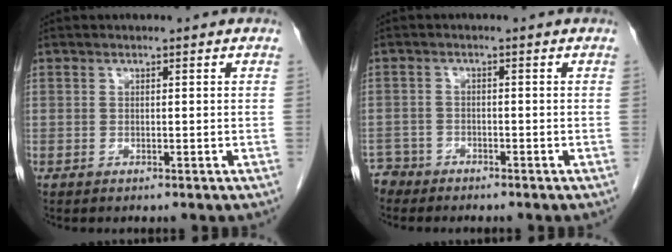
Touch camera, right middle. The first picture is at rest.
{"total": 3.0, "force": [-2.7, 1.1, -0.7], "torque": [0.011, 0.000, -0.054]}